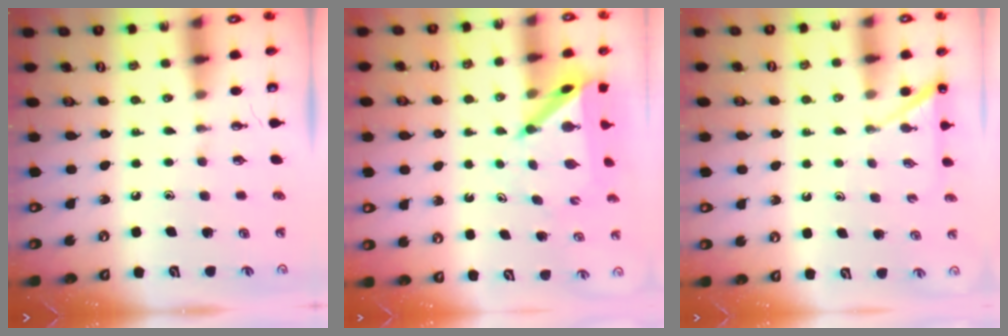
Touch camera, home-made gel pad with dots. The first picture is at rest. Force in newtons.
{"total": 7.1, "press": 7.1, "slide": 0.7}
{"total": 4.9, "press": 4.9, "slide": 0.4}